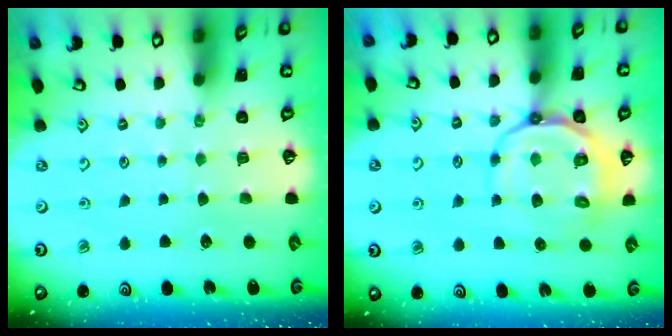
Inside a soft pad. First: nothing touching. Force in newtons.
{"total": 12.1, "press": 12.0, "slide": 2.0}